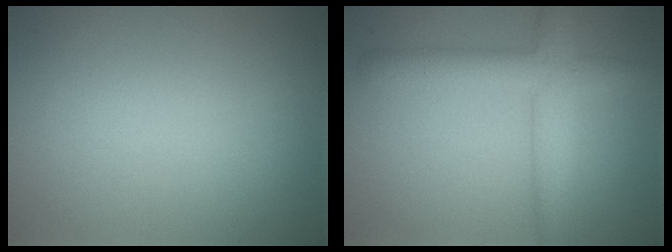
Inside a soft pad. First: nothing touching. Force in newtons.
{"total": 4.1, "press": 4.1, "slide": 0.2}